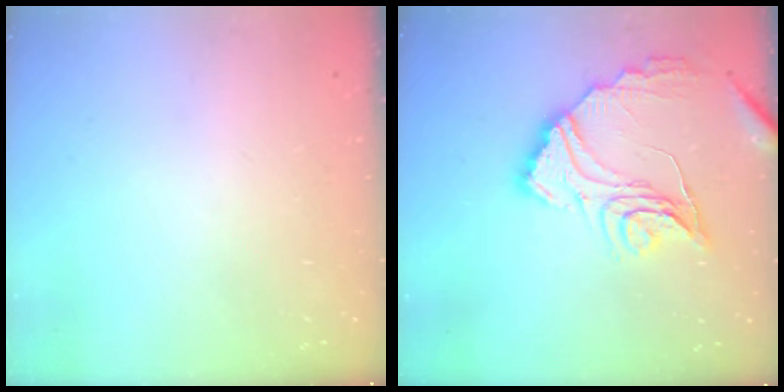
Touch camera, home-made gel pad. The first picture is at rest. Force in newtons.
{"total": 16.8, "press": 16.8, "slide": 1.4}